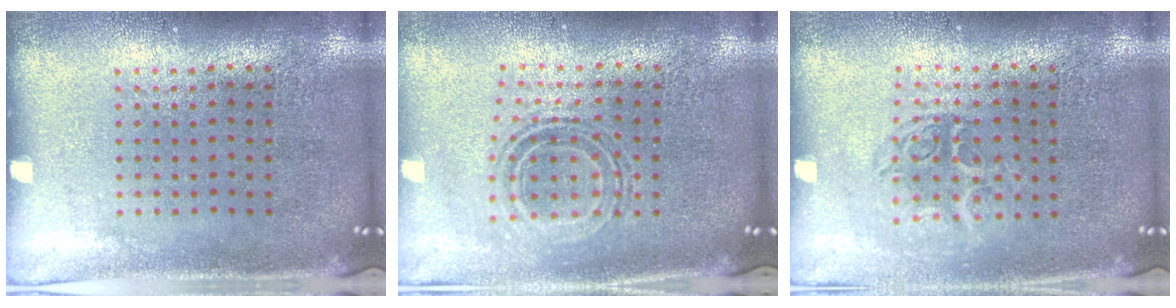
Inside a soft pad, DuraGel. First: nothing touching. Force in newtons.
{"total": 0.9, "press": 0.8, "slide": 0.3}
{"total": 1.2, "press": 1.1, "slide": 0.6}